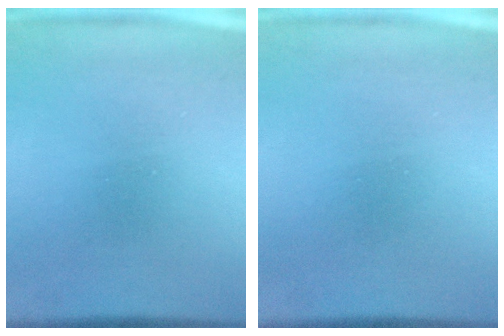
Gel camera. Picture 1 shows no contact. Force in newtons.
{"total": 1.9}